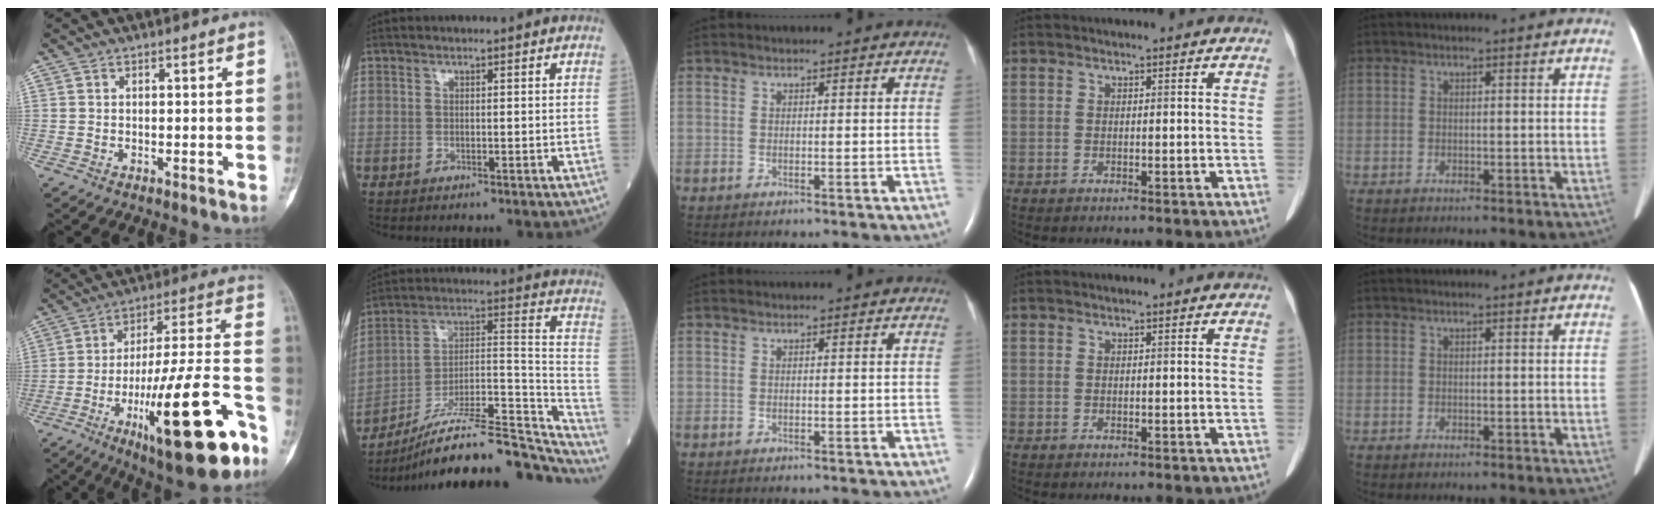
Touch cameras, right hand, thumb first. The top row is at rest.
{"thumb": {"total": 26.3, "force": [-12.1, 6.0, 22.6], "torque": [-0.330, 0.058, -0.179]}, "index": {"total": 26.4, "force": [-23.6, 4.1, 11.0], "torque": [-0.115, 0.035, -0.355]}}